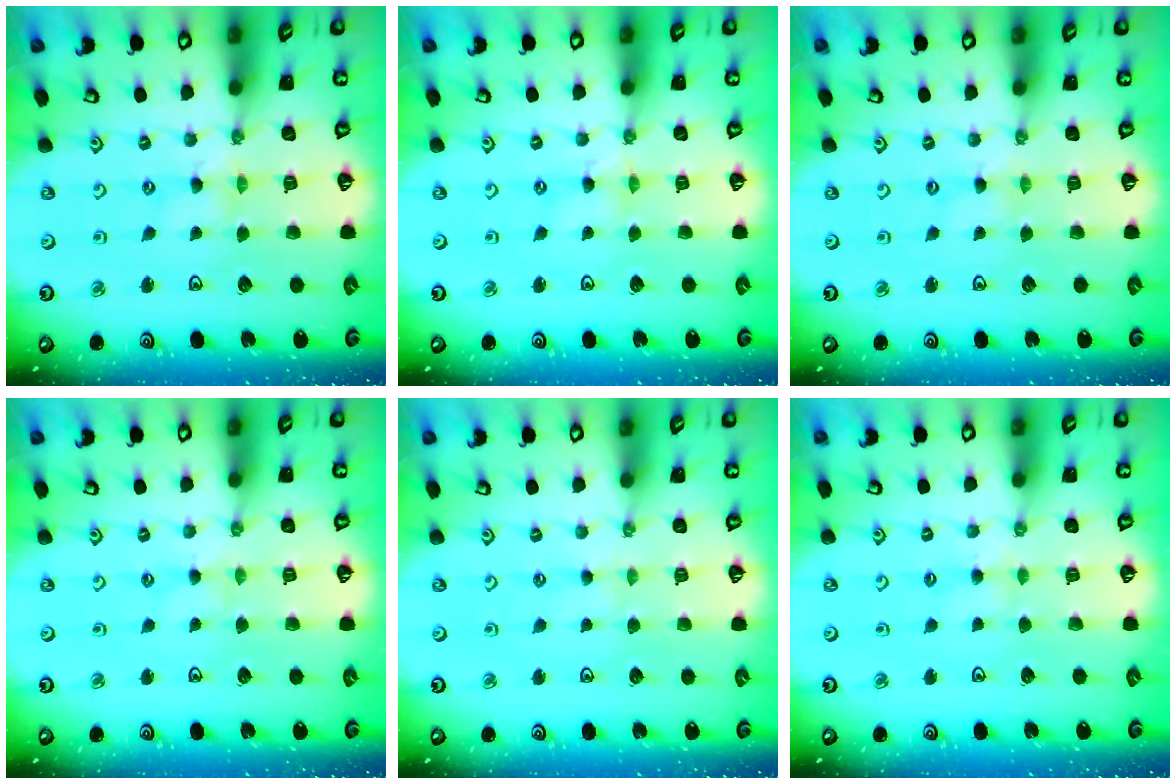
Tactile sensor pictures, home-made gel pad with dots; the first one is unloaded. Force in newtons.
{"total": 0.0}
{"total": 0.7, "press": 0.6, "slide": 0.1}
{"total": 0.9, "press": 0.9, "slide": 0.2}
{"total": 1.0, "press": 1.0, "slide": 0.2}
{"total": 2.8, "press": 2.8, "slide": 0.5}